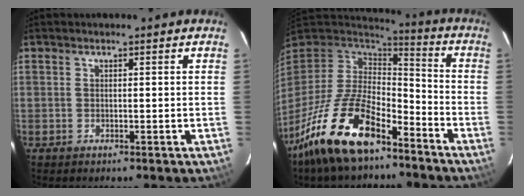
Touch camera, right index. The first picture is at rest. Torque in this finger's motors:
{"motor_torque": [1.65, -0.49, 1.05, 0.21]}